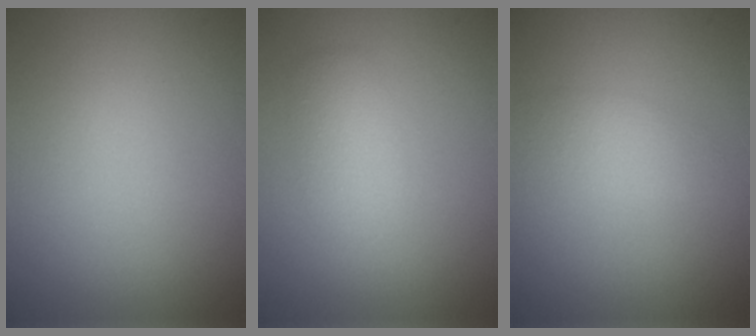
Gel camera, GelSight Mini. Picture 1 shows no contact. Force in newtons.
{"total": 2.6, "press": 2.6, "slide": 0.3}
{"total": 2.3, "press": 2.3, "slide": 0.0}